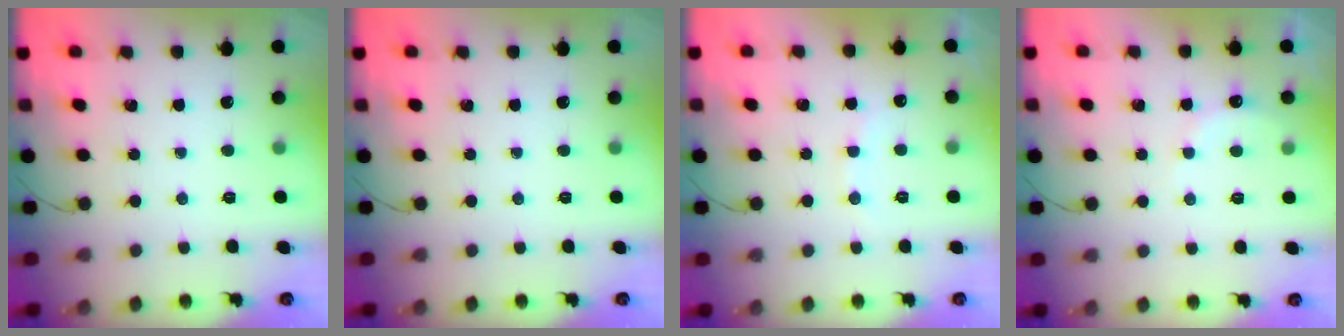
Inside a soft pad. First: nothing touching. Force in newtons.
{"total": 0.0}
{"total": 7.3, "press": 7.2, "slide": 1.0}
{"total": 5.3, "press": 5.2, "slide": 1.2}